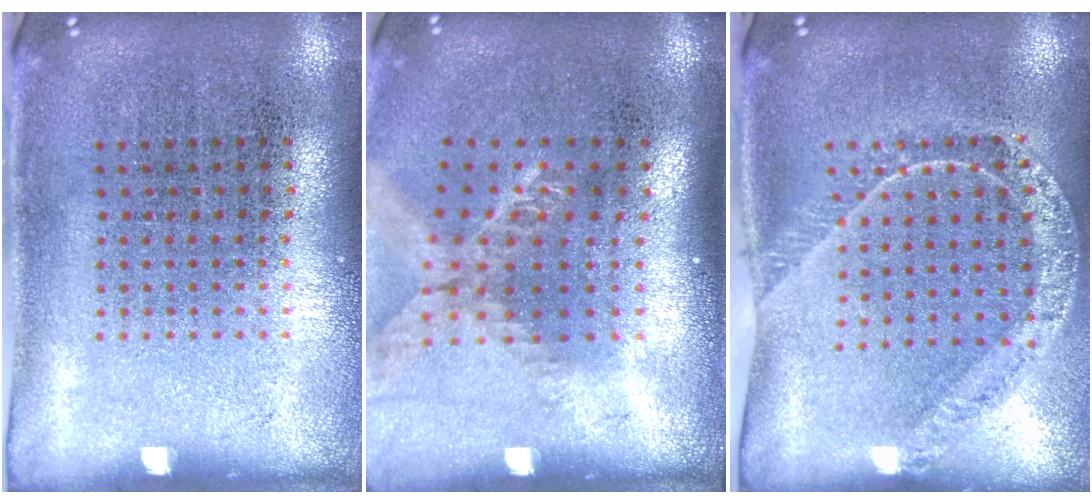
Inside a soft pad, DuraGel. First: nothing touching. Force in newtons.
{"total": 1.7, "press": 1.3, "slide": 1.0}
{"total": 1.4, "press": 1.4, "slide": 0.2}